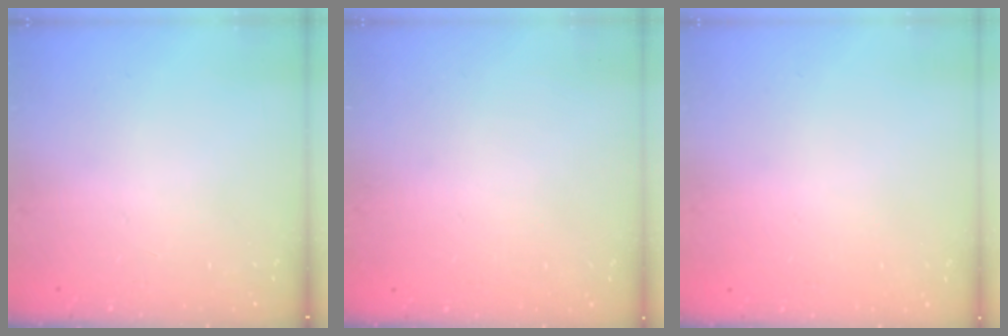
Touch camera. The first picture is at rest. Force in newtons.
{"total": 0.0}
{"total": 0.0}